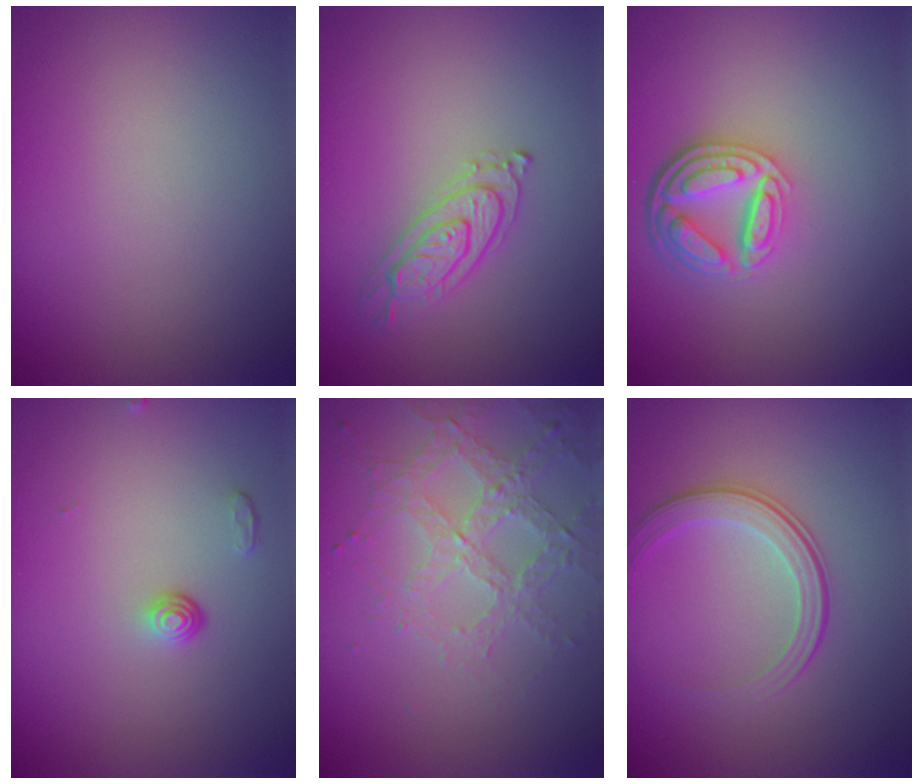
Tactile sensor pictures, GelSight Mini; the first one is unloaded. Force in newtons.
{"total": 2.4, "press": 2.4, "slide": 0.3}
{"total": 4.7, "press": 3.5, "slide": 3.2}
{"total": 1.1, "press": 0.8, "slide": 0.8}
{"total": 3.1, "press": 3.0, "slide": 0.8}
{"total": 2.5, "press": 1.9, "slide": 1.7}